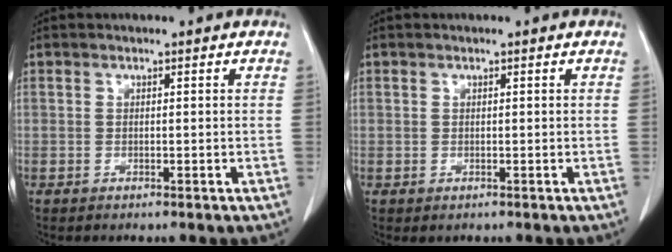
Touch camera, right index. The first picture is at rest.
{"total": 0.6, "force": [0.0, 0.6, 0.1], "torque": [0.000, 0.003, -0.001]}